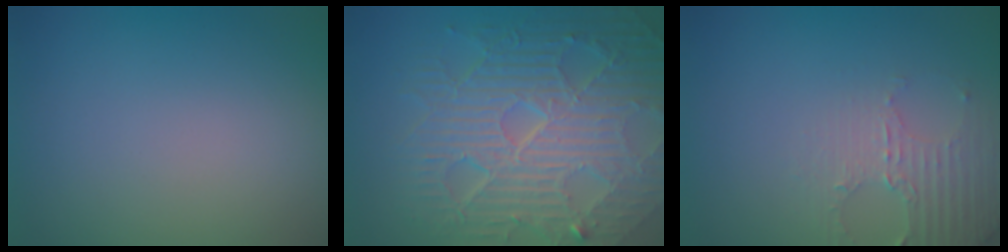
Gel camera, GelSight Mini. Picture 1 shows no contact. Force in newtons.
{"total": 10.3, "press": 6.7, "slide": 7.8}
{"total": 3.0, "press": 2.9, "slide": 0.7}